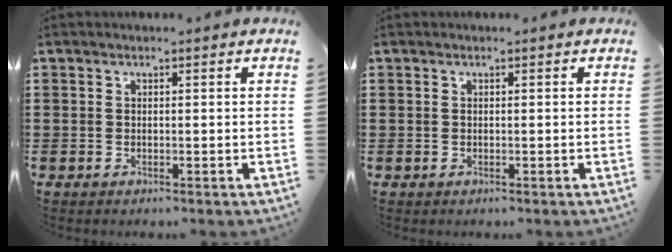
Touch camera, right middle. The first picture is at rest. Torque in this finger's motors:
{"motor_torque": [0.00, 0.00, 0.00, 0.00]}